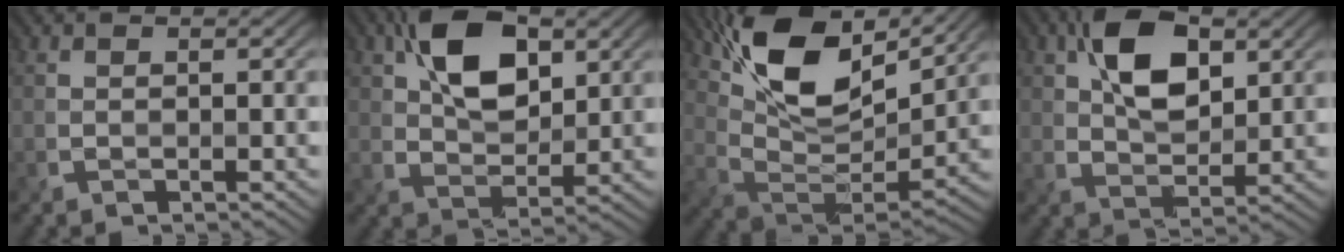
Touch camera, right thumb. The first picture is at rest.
{"total": 9.9, "force": [3.8, 5.7, 7.2], "torque": [-0.139, 0.010, 0.067]}
{"total": 14.0, "force": [8.0, 6.2, 9.7], "torque": [-0.195, 0.007, 0.155]}
{"total": 9.0, "force": [3.3, 5.0, 6.7], "torque": [-0.128, 0.007, 0.055]}